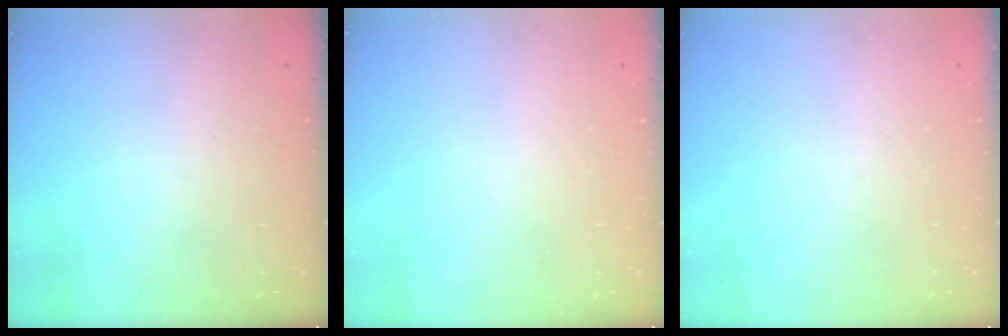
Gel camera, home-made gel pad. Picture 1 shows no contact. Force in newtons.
{"total": 0.0}
{"total": 0.0}